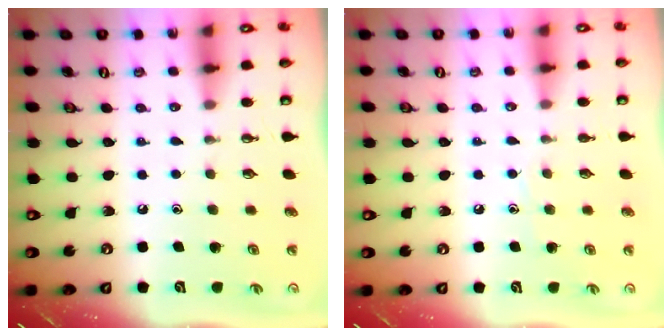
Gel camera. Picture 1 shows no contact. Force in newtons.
{"total": 4.6, "press": 4.5, "slide": 0.5}